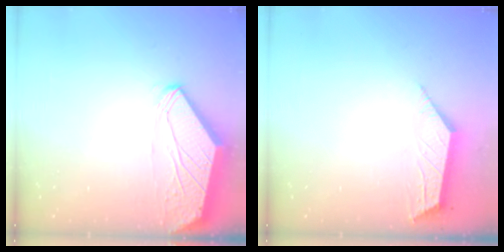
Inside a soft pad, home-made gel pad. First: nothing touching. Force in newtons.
{"total": 4.2, "press": 4.1, "slide": 0.5}